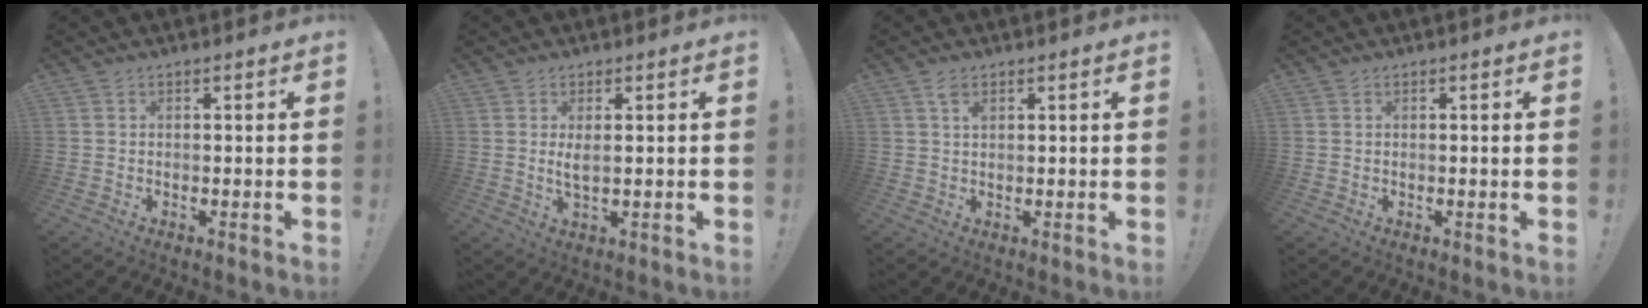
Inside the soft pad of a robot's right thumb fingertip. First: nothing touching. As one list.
[{"total": 3.5, "force": [0.9, 0.9, 3.2], "torque": [-0.045, -0.007, 0.015]}, {"total": 2.5, "force": [1.5, 1.2, 1.5], "torque": [-0.017, -0.007, 0.025]}, {"total": 0.8, "force": [0.3, -0.3, 0.7], "torque": [-0.009, -0.002, 0.004]}]